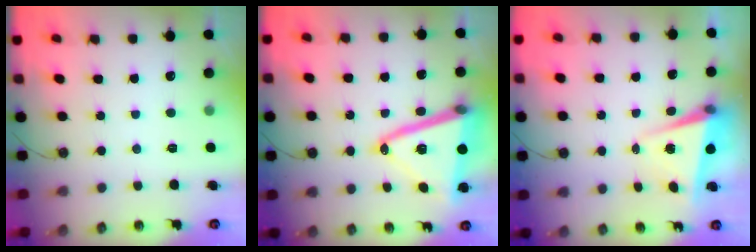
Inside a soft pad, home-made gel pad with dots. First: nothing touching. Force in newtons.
{"total": 20.6, "press": 20.4, "slide": 2.7}
{"total": 6.9, "press": 6.8, "slide": 0.8}